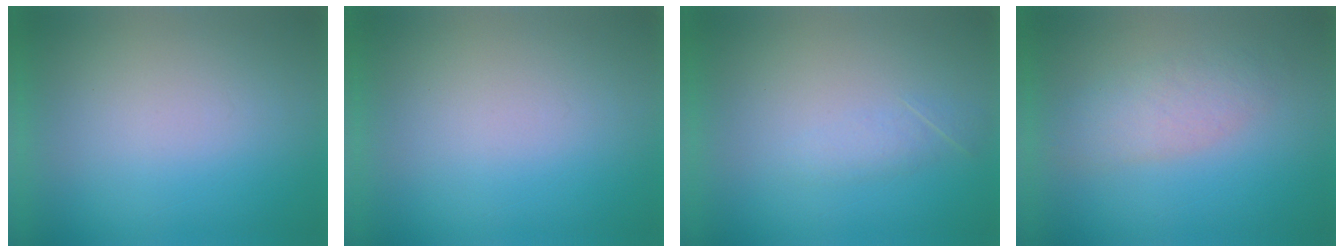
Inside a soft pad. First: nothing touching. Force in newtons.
{"total": 0.0}
{"total": 1.8}
{"total": 2.9}